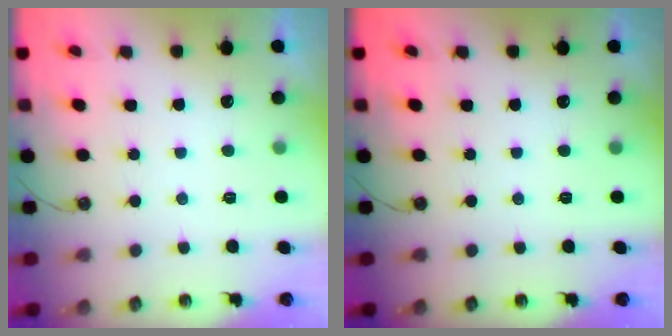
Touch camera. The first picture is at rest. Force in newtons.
{"total": 0.0}